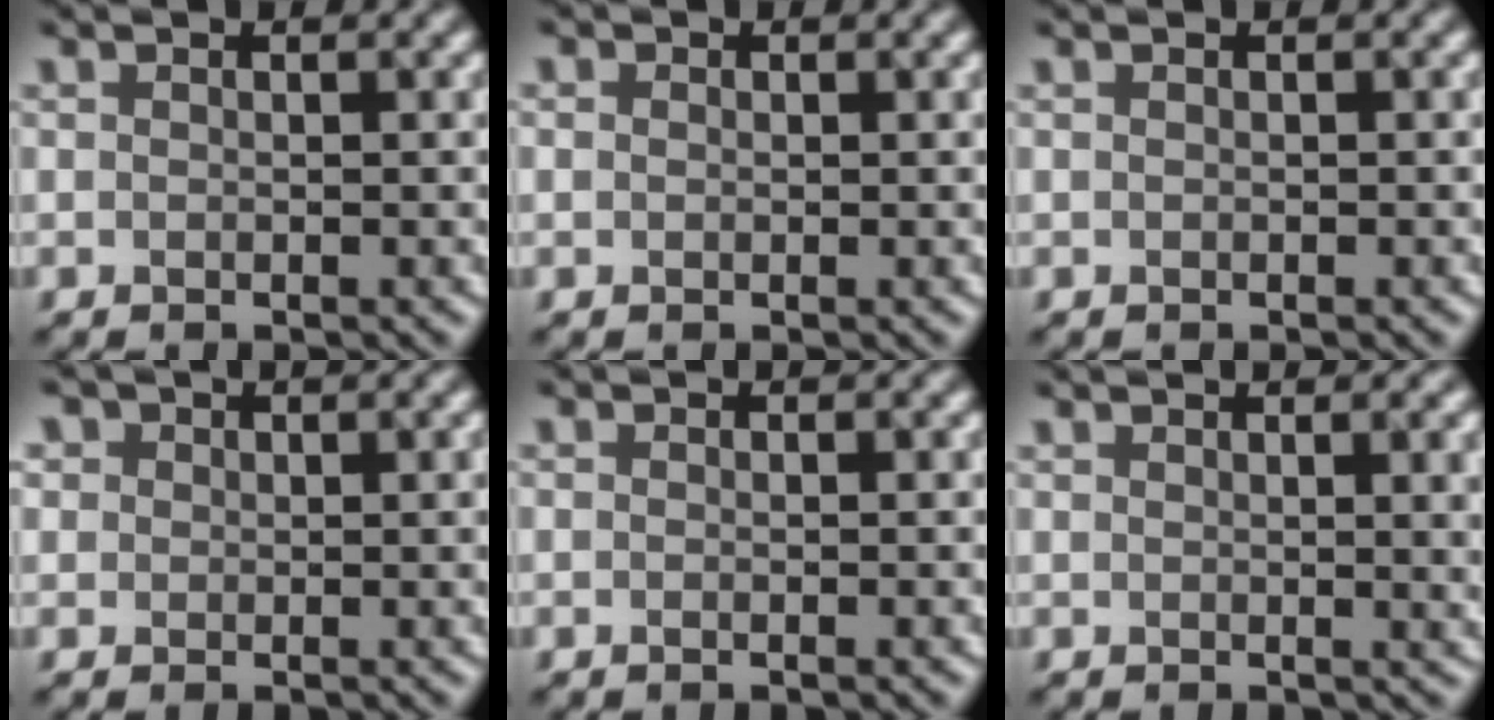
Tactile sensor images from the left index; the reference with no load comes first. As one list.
[{"total": 0.6, "force": [0.2, 0.5, 0.2], "torque": [-0.001, -0.003, 0.000]}, {"total": 0.0}, {"total": 2.1, "force": [0.9, 1.6, 1.0], "torque": [-0.016, 0.002, 0.011]}, {"total": 0.5, "force": [0.0, 0.1, 0.5], "torque": [-0.008, -0.002, -0.001]}, {"total": 4.8, "force": [2.0, 1.7, 4.0], "torque": [-0.029, 0.011, 0.025]}]